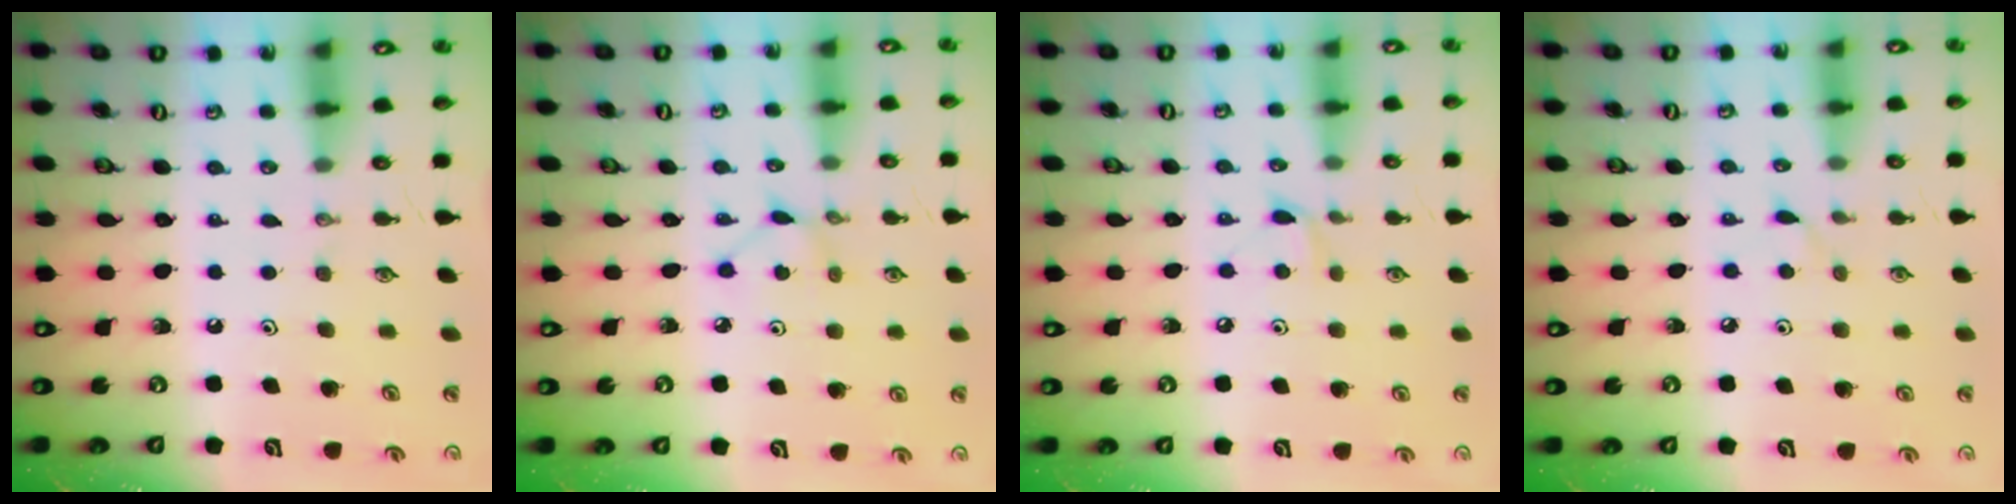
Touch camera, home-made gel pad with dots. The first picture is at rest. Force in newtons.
{"total": 2.8, "press": 2.8, "slide": 0.3}
{"total": 6.1, "press": 6.1, "slide": 0.7}
{"total": 3.3, "press": 3.2, "slide": 0.3}